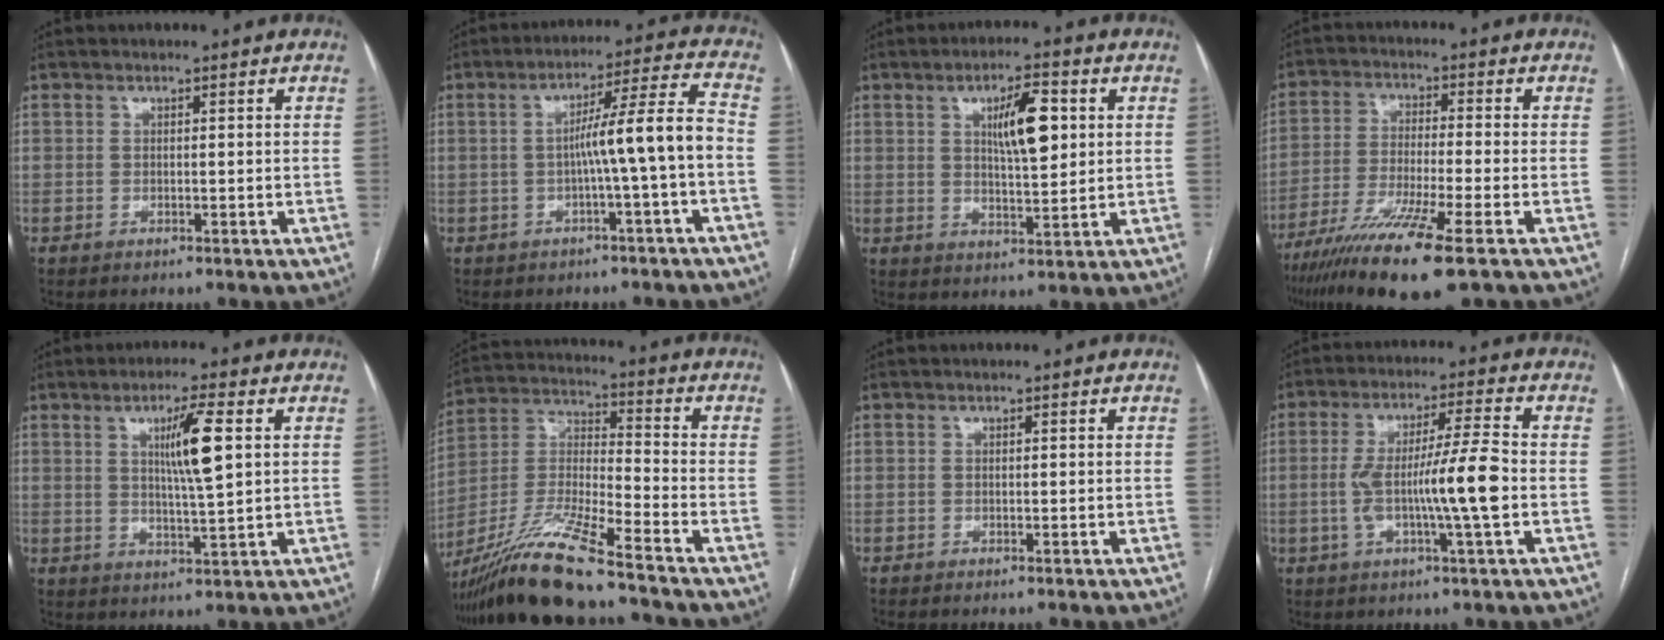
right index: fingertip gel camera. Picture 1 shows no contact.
{"total": 8.7, "force": [-1.8, -1.3, 8.4], "torque": [-0.130, 0.025, -0.023]}
{"total": 8.1, "force": [2.3, 2.0, 7.5], "torque": [-0.125, 0.007, 0.042]}
{"total": 13.9, "force": [-8.8, -0.1, 10.8], "torque": [-0.216, -0.038, -0.156]}
{"total": 7.5, "force": [2.1, 0.0, 7.2], "torque": [-0.127, -0.004, 0.036]}
{"total": 15.5, "force": [-12.4, -0.2, 9.3], "torque": [-0.194, -0.022, -0.232]}
{"total": 0.0}
{"total": 10.8, "force": [-1.7, -0.3, 10.6], "torque": [-0.197, 0.005, -0.033]}